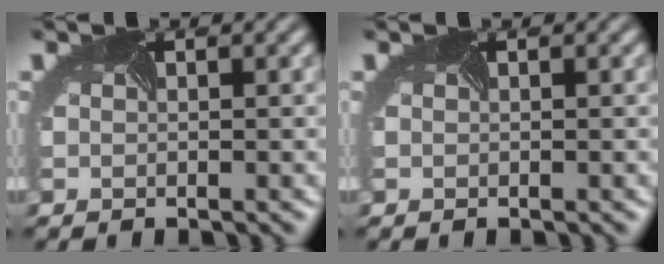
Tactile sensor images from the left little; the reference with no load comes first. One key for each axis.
{"total": 0.0}